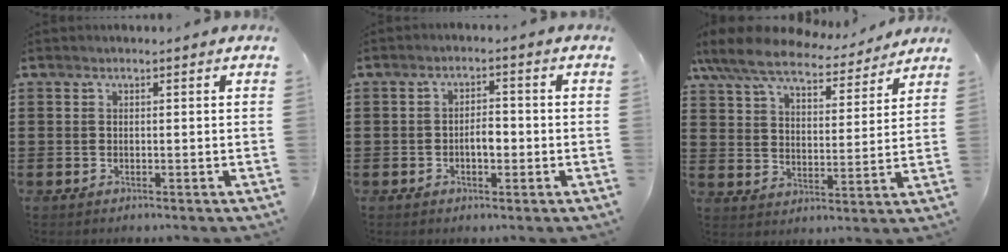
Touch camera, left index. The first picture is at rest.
{"total": 3.0, "force": [-0.7, 1.3, 2.7], "torque": [-0.043, 0.003, -0.016]}
{"total": 8.7, "force": [7.8, 1.7, 3.5], "torque": [-0.100, -0.041, 0.139]}